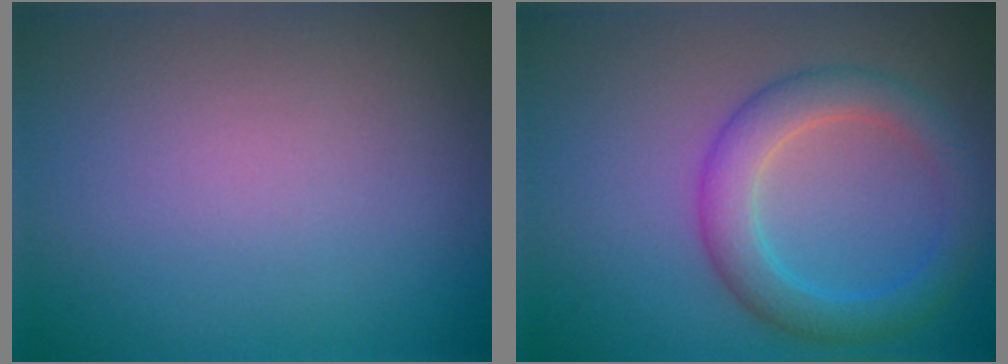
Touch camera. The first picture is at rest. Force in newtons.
{"total": 4.2, "press": 4.2, "slide": 0.2}